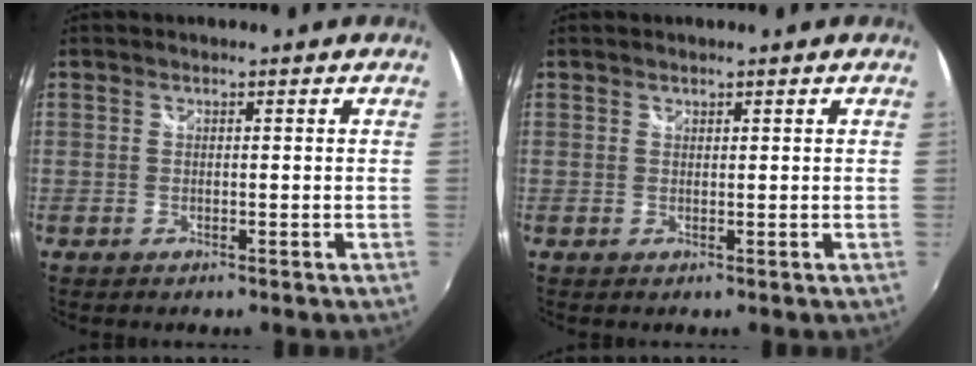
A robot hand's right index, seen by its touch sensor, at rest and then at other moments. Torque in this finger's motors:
{"motor_torque": [0.07, 0.01, -0.09, -0.01]}